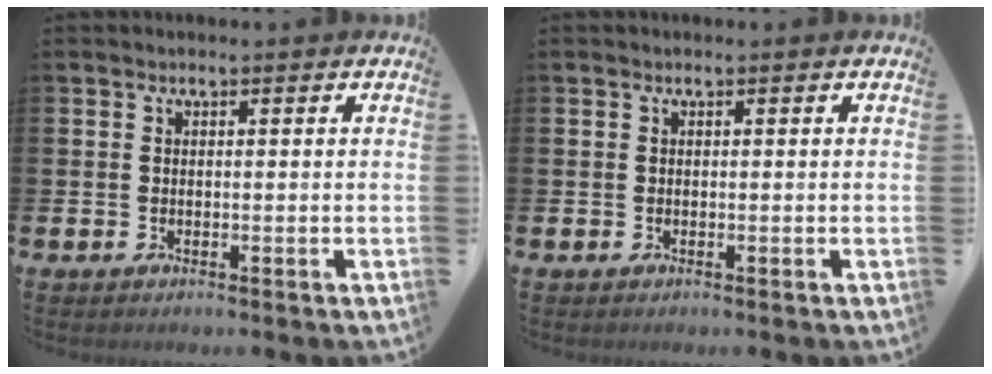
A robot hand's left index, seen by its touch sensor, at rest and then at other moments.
{"total": 0.0}